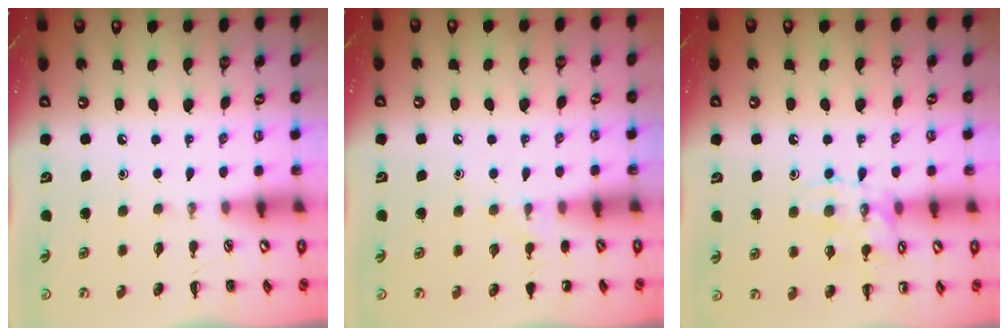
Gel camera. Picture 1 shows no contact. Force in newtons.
{"total": 6.4, "press": 6.2, "slide": 1.8}
{"total": 12.3, "press": 12.3, "slide": 0.7}